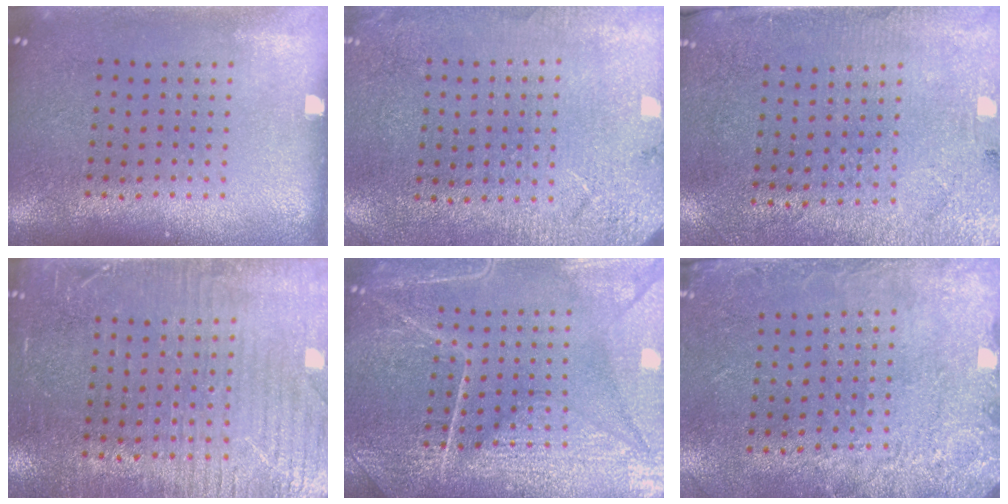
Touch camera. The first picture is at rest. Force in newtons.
{"total": 2.6, "press": 2.5, "slide": 0.5}
{"total": 2.7, "press": 2.4, "slide": 1.3}
{"total": 3.5, "press": 3.1, "slide": 1.5}
{"total": 7.1, "press": 7.1, "slide": 0.9}
{"total": 2.7, "press": 1.9, "slide": 1.9}